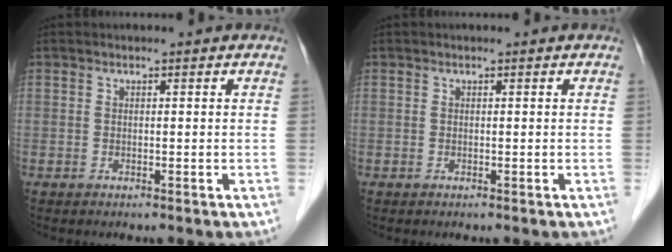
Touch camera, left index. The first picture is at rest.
{"total": 0.0}